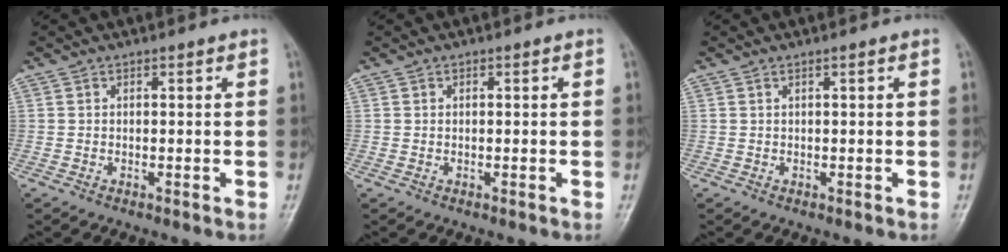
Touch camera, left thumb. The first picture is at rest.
{"total": 0.0}
{"total": 0.6, "force": [0.2, -0.1, 0.5], "torque": [-0.012, 0.002, 0.004]}